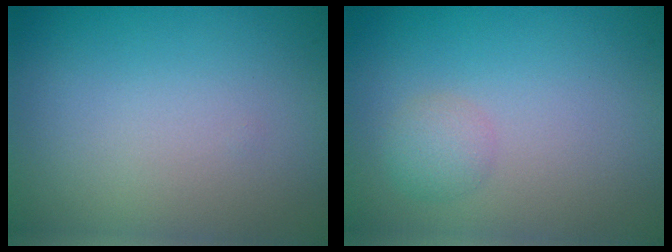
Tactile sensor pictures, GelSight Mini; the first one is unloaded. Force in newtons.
{"total": 1.6, "press": 1.6, "slide": 0.1}